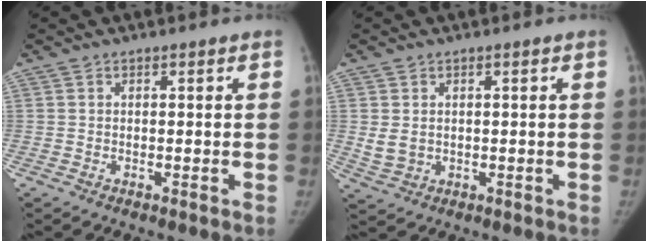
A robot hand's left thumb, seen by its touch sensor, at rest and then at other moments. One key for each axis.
{"total": 3.2, "fx": 0.3, "fy": 2.6, "fz": 1.9, "tx": -0.031, "ty": -0.005, "tz": 0.016}